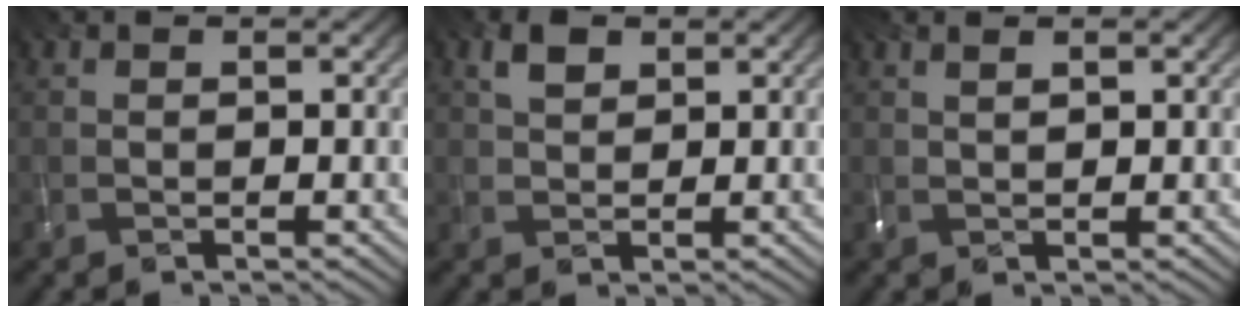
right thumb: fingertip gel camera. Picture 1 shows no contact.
{"total": 1.3, "force": [0.7, 0.5, 0.9], "torque": [-0.018, 0.002, 0.020]}
{"total": 1.1, "force": [0.4, -0.2, 1.0], "torque": [-0.009, -0.002, 0.017]}